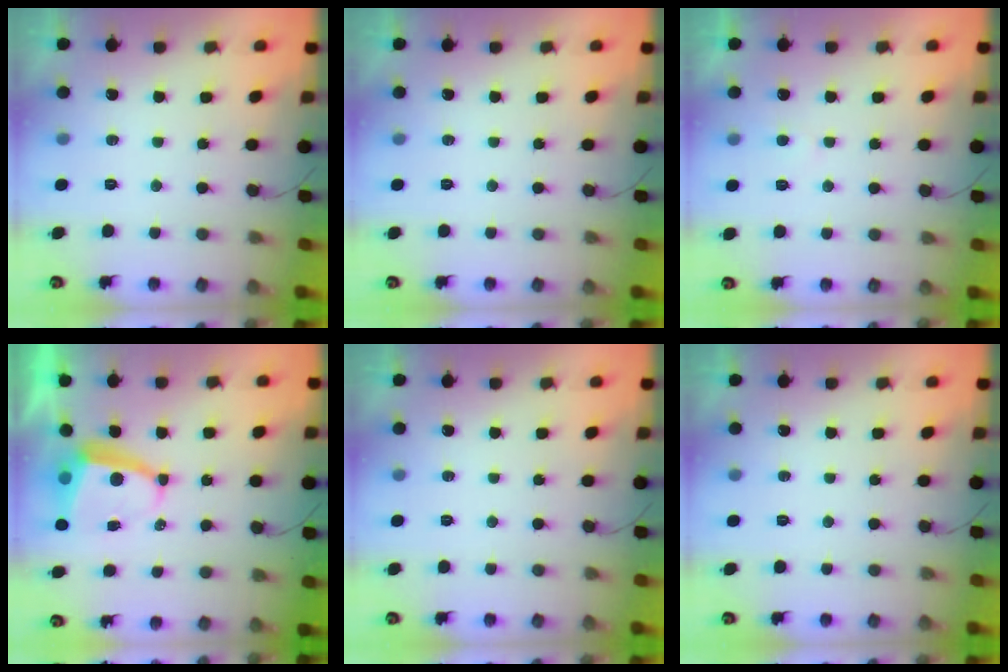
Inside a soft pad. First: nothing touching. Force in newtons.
{"total": 0.0}
{"total": 2.8, "press": 2.8, "slide": 0.3}
{"total": 5.8, "press": 5.7, "slide": 0.6}
{"total": 0.0}
{"total": 0.0}